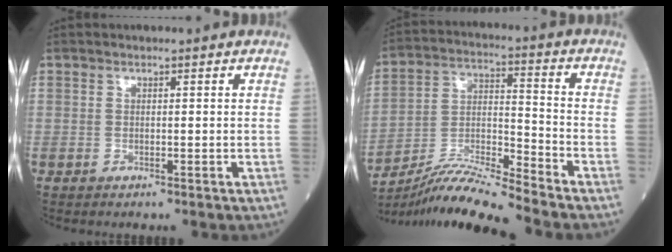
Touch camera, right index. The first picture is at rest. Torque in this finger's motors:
{"motor_torque": [0.21, -0.47, 0.37, 0.08]}